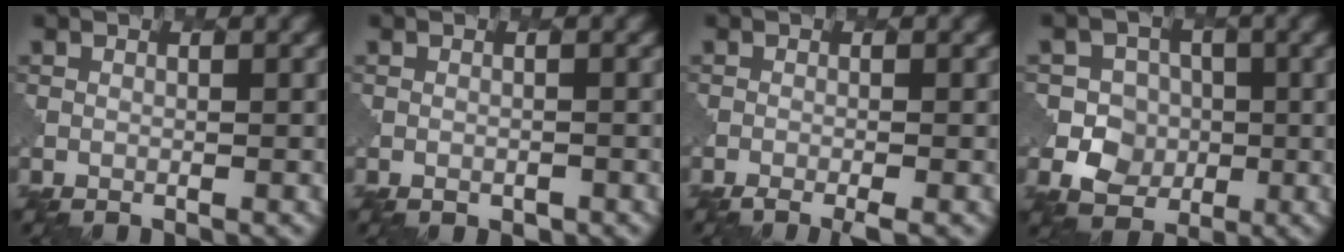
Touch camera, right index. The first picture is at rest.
{"total": 0.7, "force": [-0.5, 0.5, 0.1], "torque": [-0.004, -0.002, -0.006]}
{"total": 2.0, "force": [-1.3, 0.4, 1.5], "torque": [-0.021, -0.003, -0.027]}
{"total": 5.7, "force": [-0.9, 5.4, 1.6], "torque": [-0.010, 0.008, -0.036]}